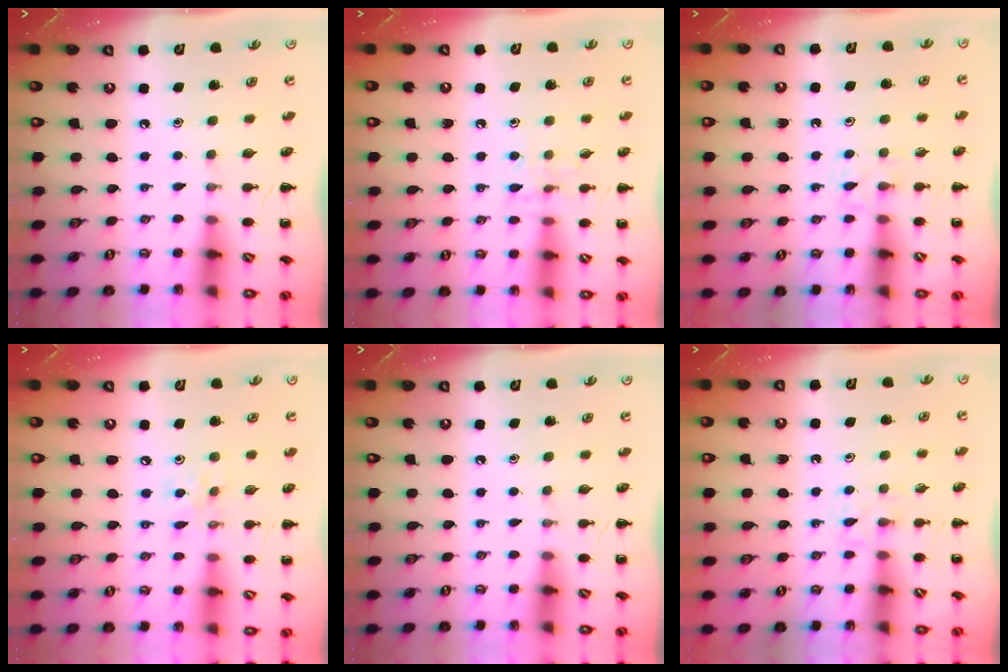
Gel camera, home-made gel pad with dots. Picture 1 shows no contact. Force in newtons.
{"total": 5.8, "press": 5.7, "slide": 0.9}
{"total": 2.9, "press": 2.7, "slide": 1.2}
{"total": 3.4, "press": 3.2, "slide": 1.0}
{"total": 0.0}
{"total": 2.9, "press": 2.7, "slide": 1.2}